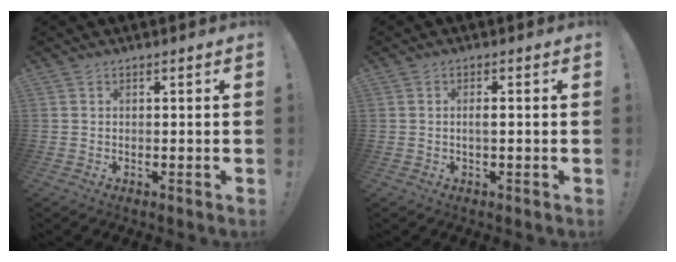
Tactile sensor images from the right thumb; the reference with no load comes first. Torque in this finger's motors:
{"motor_torque": [-0.35, -0.19, 0.06, 0.24, 0.06]}